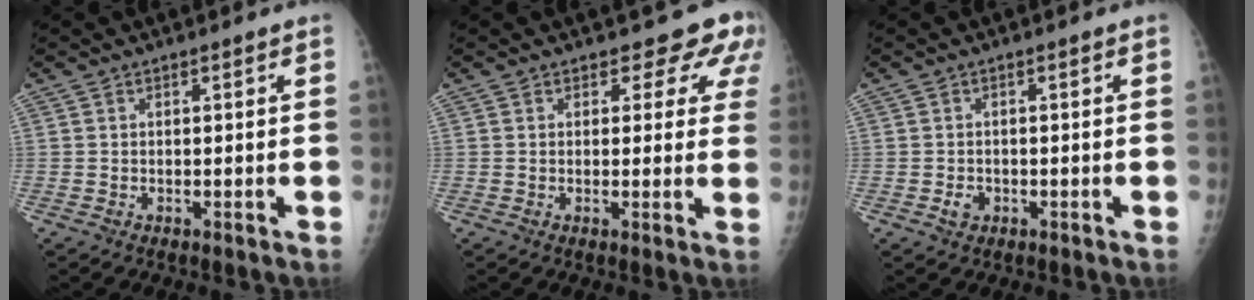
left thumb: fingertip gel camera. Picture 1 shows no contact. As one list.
[{"total": 6.9, "force": [5.4, 3.6, 2.2], "torque": [0.017, -0.025, 0.046]}, {"total": 1.6, "force": [-0.5, 1.3, 0.8], "torque": [-0.010, 0.004, -0.006]}]